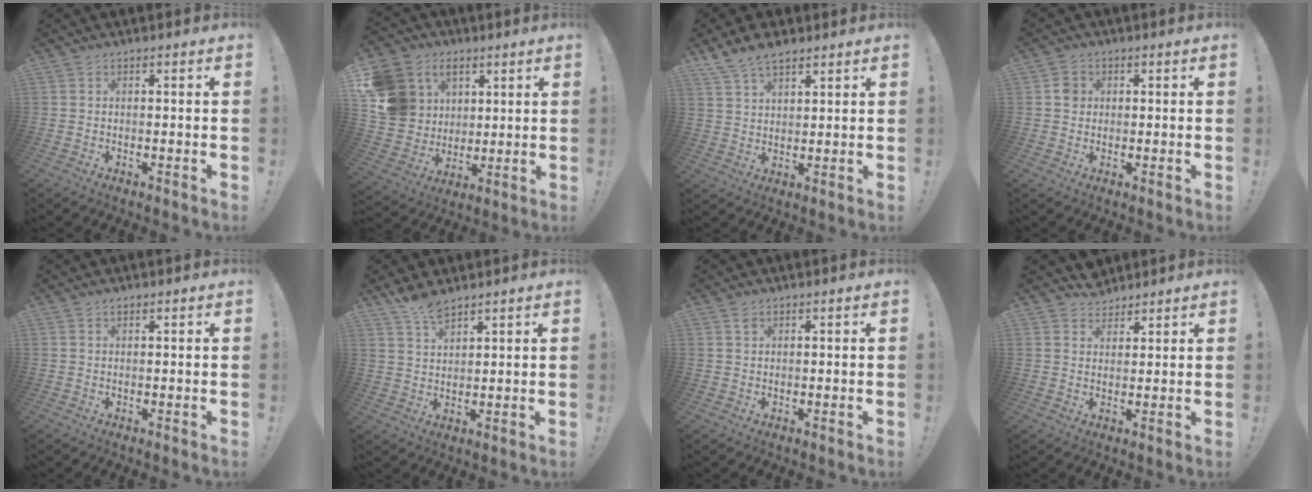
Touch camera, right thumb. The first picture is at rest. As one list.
[{"total": 15.0, "force": [4.8, 13.4, 4.7], "torque": [-0.086, -0.017, 0.117]}, {"total": 7.5, "force": [5.7, 3.5, 3.3], "torque": [-0.065, -0.023, 0.110]}, {"total": 3.3, "force": [0.4, 3.0, 1.2], "torque": [-0.004, 0.000, 0.004]}, {"total": 0.7, "force": [0.6, 0.3, 0.2], "torque": [-0.001, -0.002, 0.011]}, {"total": 5.9, "force": [4.9, 2.0, 2.7], "torque": [-0.053, -0.030, 0.091]}, {"total": 1.1, "force": [0.7, 0.6, 0.5], "torque": [0.003, -0.006, 0.011]}, {"total": 4.5, "force": [3.9, 2.3, 0.1], "torque": [0.000, -0.024, 0.075]}]